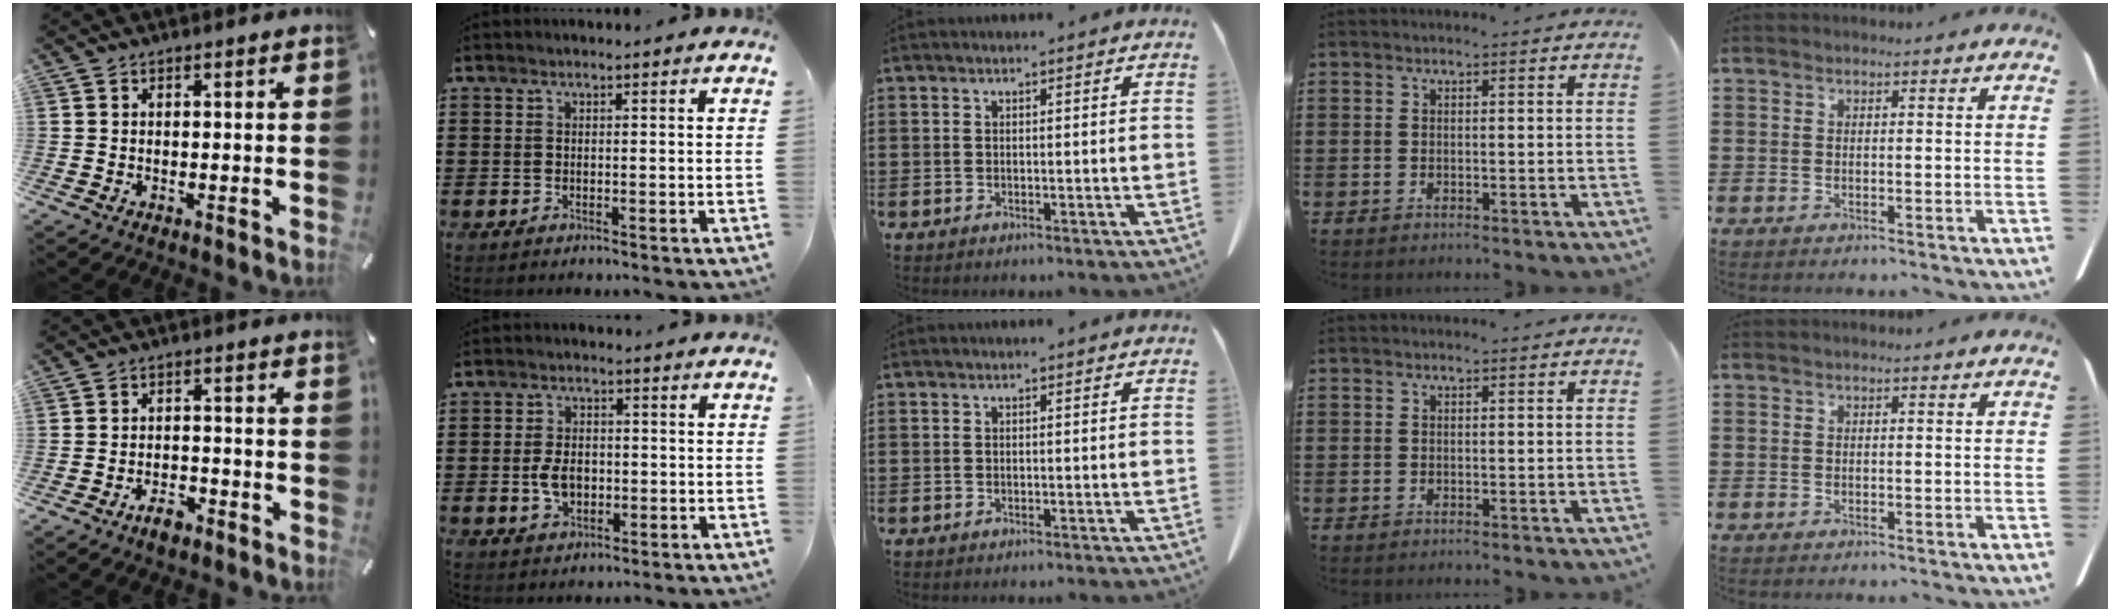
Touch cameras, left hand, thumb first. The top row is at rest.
{"thumb": {"total": 4.3, "force": [-3.3, 1.8, 2.1], "torque": [-0.039, 0.015, -0.061]}, "index": {"total": 4.9, "force": [-0.7, 3.0, 3.7], "torque": [-0.084, 0.002, -0.015]}}